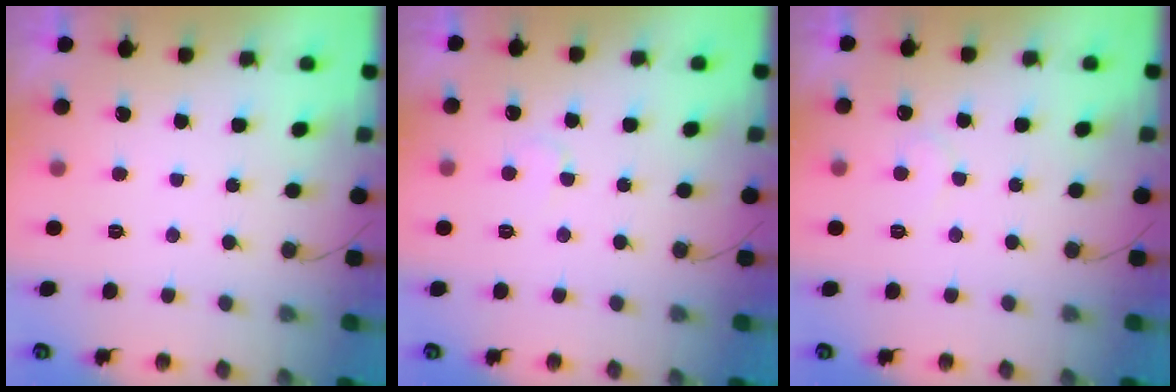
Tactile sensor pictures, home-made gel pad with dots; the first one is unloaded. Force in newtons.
{"total": 3.1, "press": 3.1, "slide": 0.3}
{"total": 5.0, "press": 5.0, "slide": 0.4}